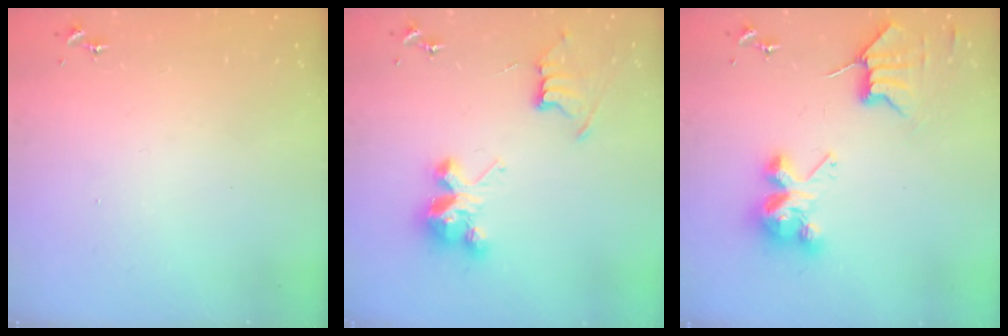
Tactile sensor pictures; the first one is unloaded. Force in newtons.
{"total": 9.5, "press": 9.5, "slide": 0.7}
{"total": 9.2, "press": 9.2, "slide": 0.6}